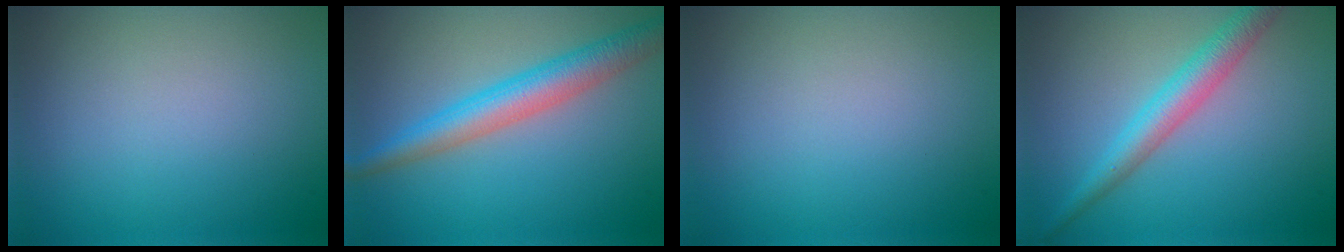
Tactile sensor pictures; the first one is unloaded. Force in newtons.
{"total": 4.8, "press": 4.8, "slide": 0.0}
{"total": 0.0}
{"total": 3.8, "press": 3.8, "slide": 0.0}